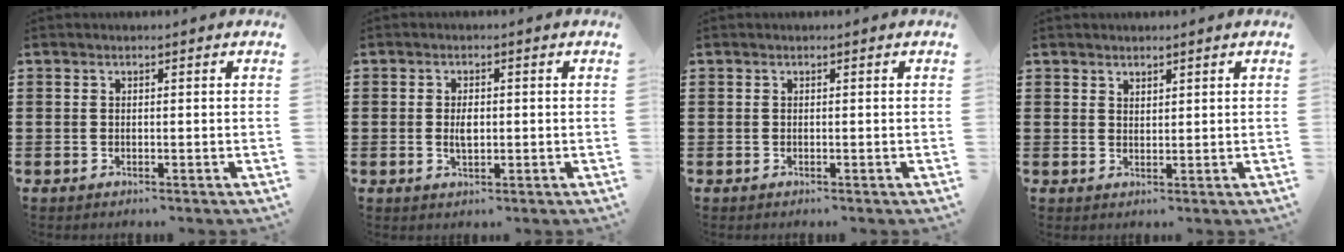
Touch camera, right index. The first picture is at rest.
{"total": 2.6, "force": [0.2, 1.2, 2.3], "torque": [-0.045, 0.000, 0.005]}
{"total": 0.0}
{"total": 1.6, "force": [1.5, 0.5, -0.1], "torque": [-0.001, 0.002, 0.030]}